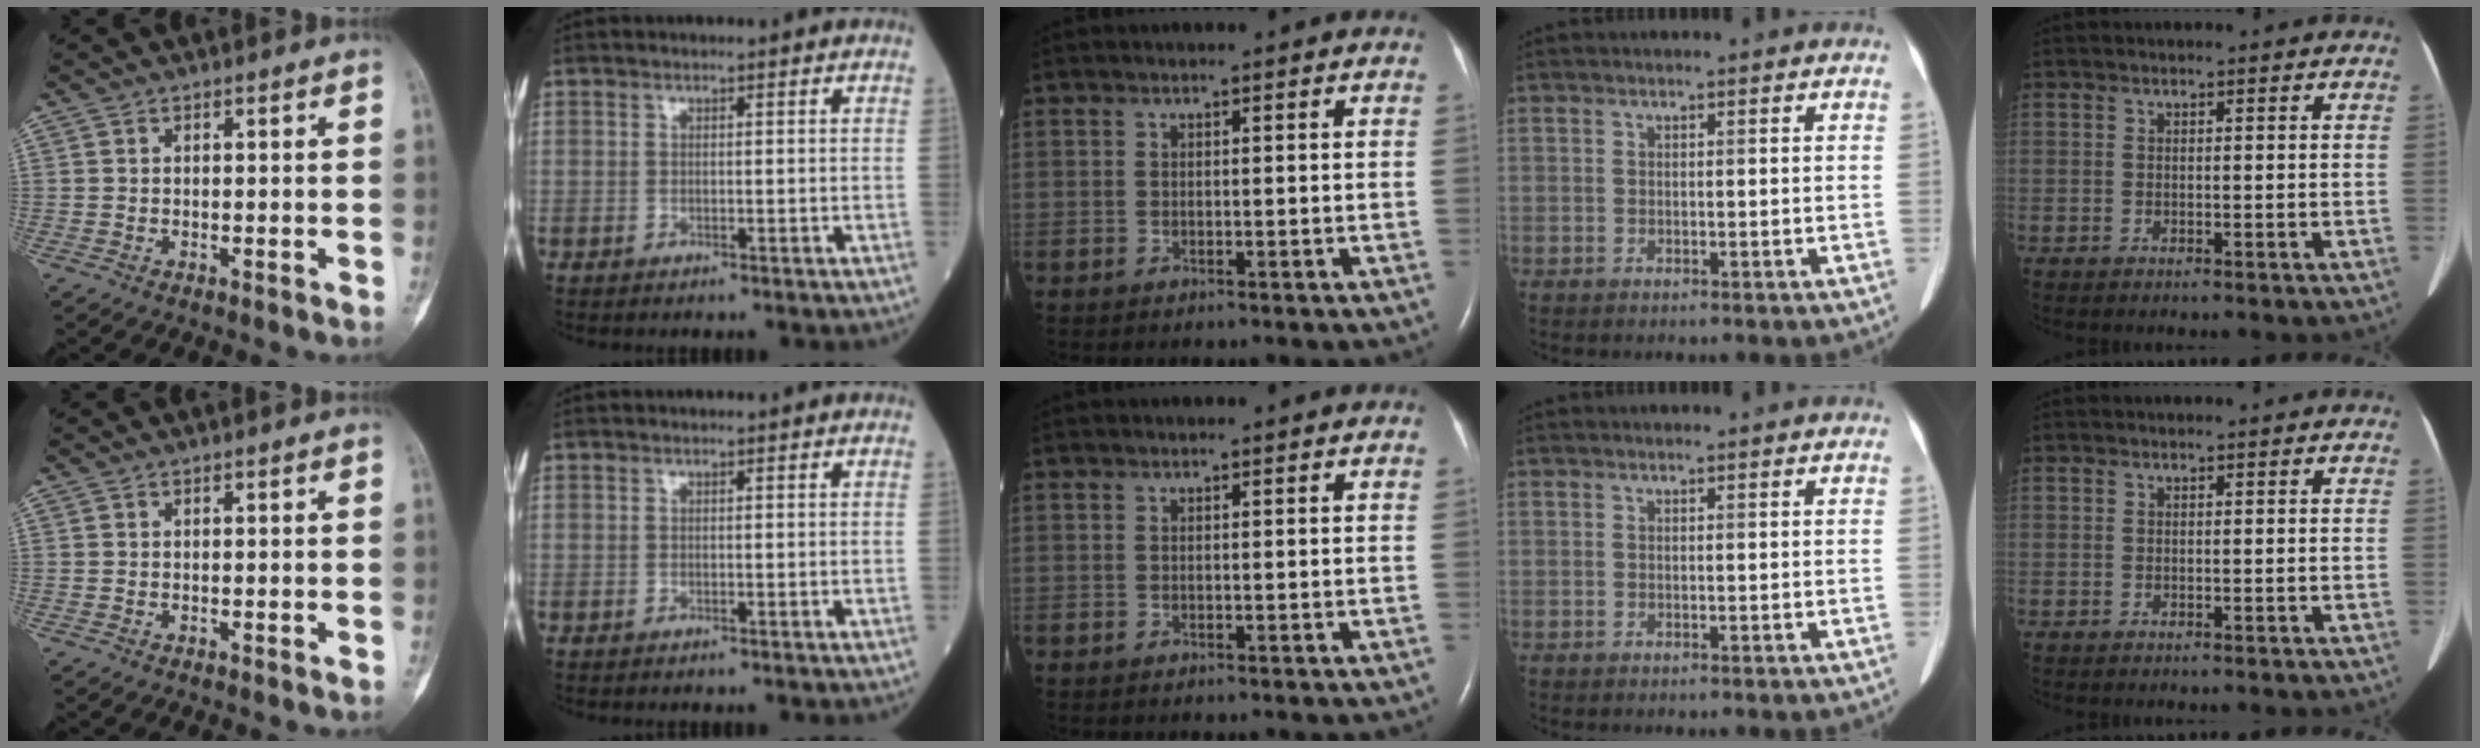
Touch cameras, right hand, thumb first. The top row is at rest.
{}